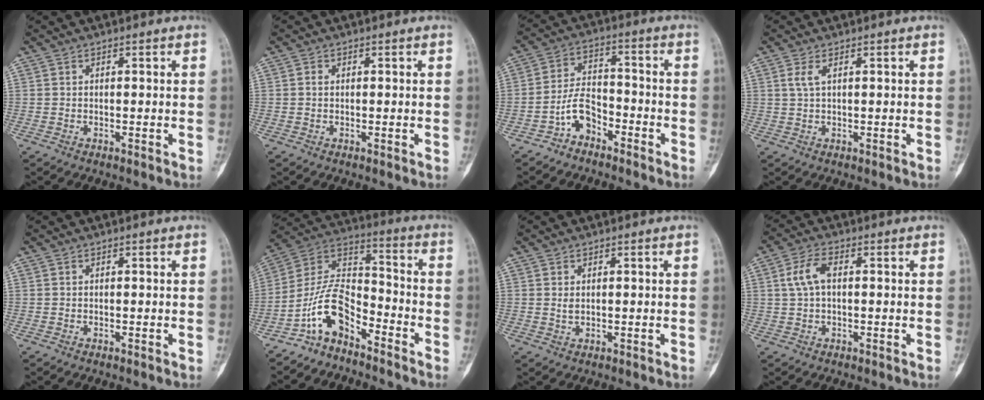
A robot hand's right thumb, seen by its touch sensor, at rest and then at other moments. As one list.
[{"total": 0.7, "force": [0.0, 0.5, 0.4], "torque": [-0.005, 0.002, 0.000]}, {"total": 6.8, "force": [-4.2, 4.1, 3.5], "torque": [-0.057, 0.043, -0.084]}, {"total": 2.0, "force": [0.8, 0.7, 1.7], "torque": [-0.045, 0.006, 0.022]}, {"total": 0.0}, {"total": 11.3, "force": [-7.3, 5.6, 6.5], "torque": [-0.120, 0.087, -0.151]}, {"total": 0.8, "force": [0.2, 0.4, 0.6], "torque": [-0.015, 0.000, 0.008]}, {"total": 5.0, "force": [0.7, 2.7, 4.1], "torque": [-0.095, 0.014, 0.012]}]